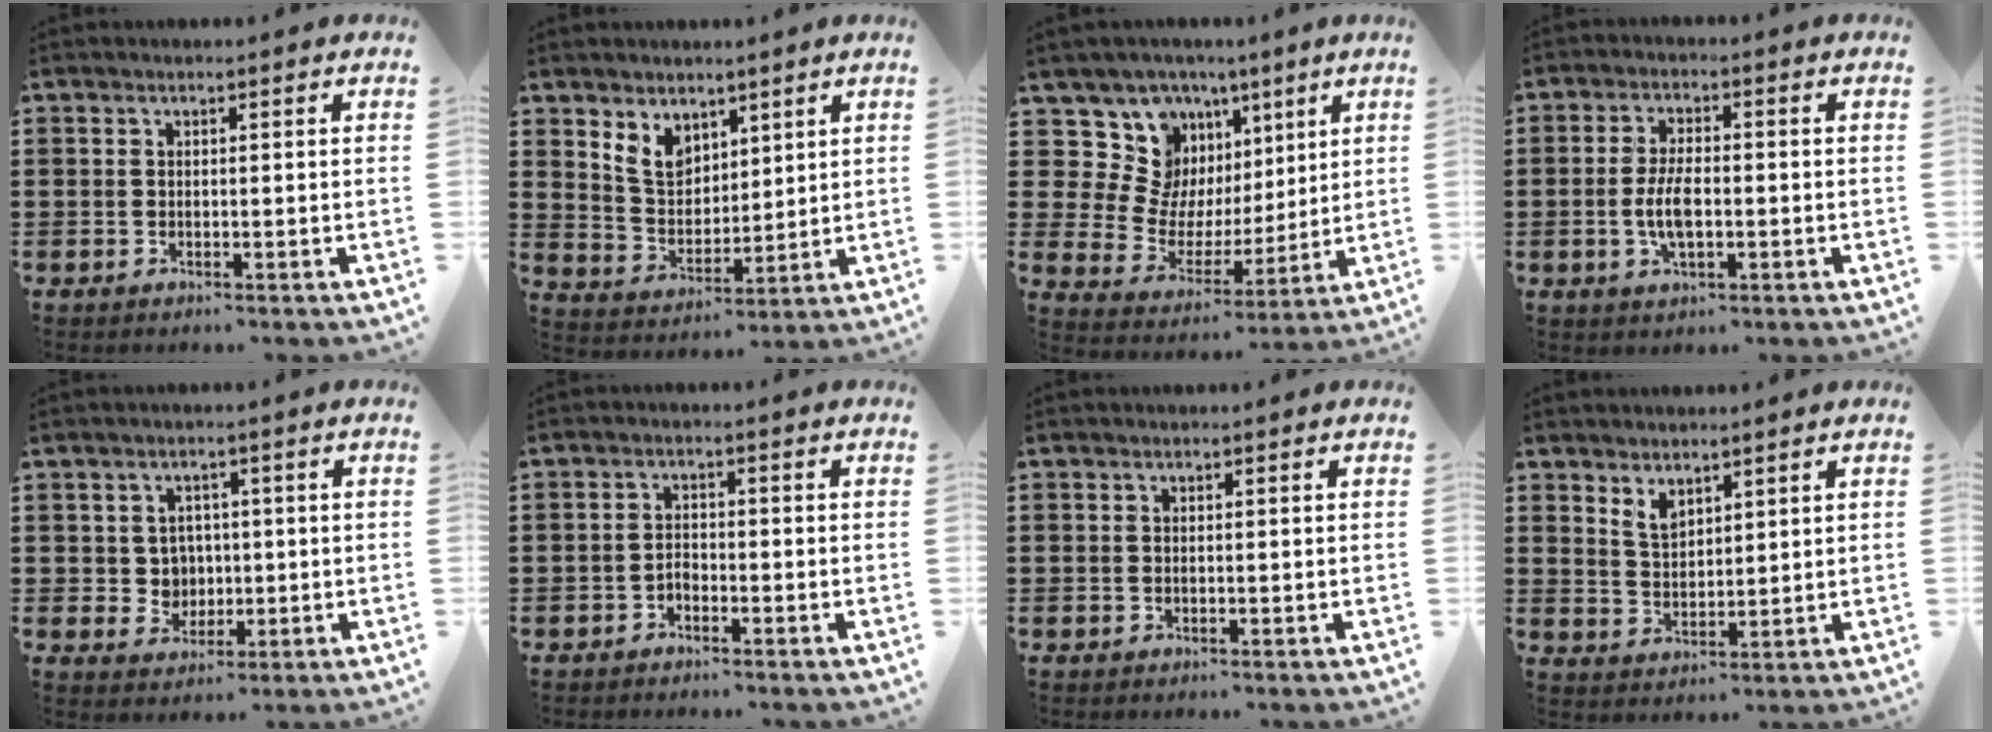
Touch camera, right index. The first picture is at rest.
{"total": 5.9, "force": [4.0, 3.9, 1.8], "torque": [-0.057, 0.003, 0.076]}
{"total": 11.1, "force": [5.2, 9.5, 2.4], "torque": [-0.083, -0.045, 0.105]}
{"total": 5.2, "force": [-0.8, 2.0, 4.8], "torque": [-0.107, -0.004, -0.019]}
{"total": 3.5, "force": [0.4, 3.3, 0.9], "torque": [-0.026, 0.005, 0.005]}
{"total": 1.5, "force": [-1.2, 0.6, 0.5], "torque": [-0.015, -0.001, -0.024]}
{"total": 0.0}
{"total": 3.2, "force": [2.5, 1.7, 1.3], "torque": [-0.032, 0.004, 0.047]}